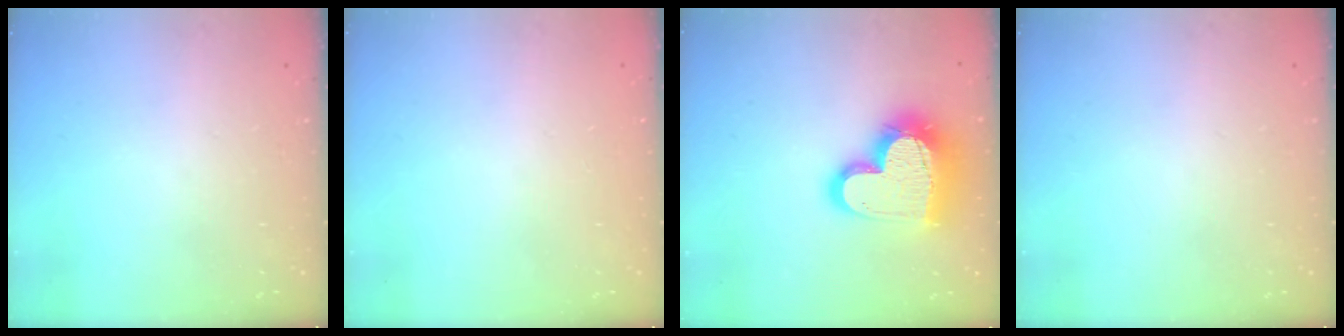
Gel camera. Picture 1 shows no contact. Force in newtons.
{"total": 0.7, "press": 0.7, "slide": 0.1}
{"total": 20.6, "press": 20.6, "slide": 1.5}
{"total": 0.0}